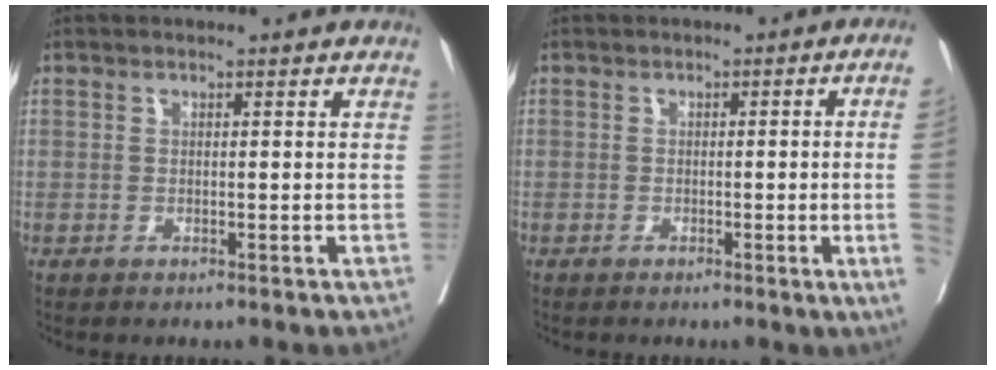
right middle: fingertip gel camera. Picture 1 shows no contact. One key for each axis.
{"total": 8.1, "fx": -1.0, "fy": -2.3, "fz": 7.7, "tx": -0.085, "ty": -0.018, "tz": -0.012}